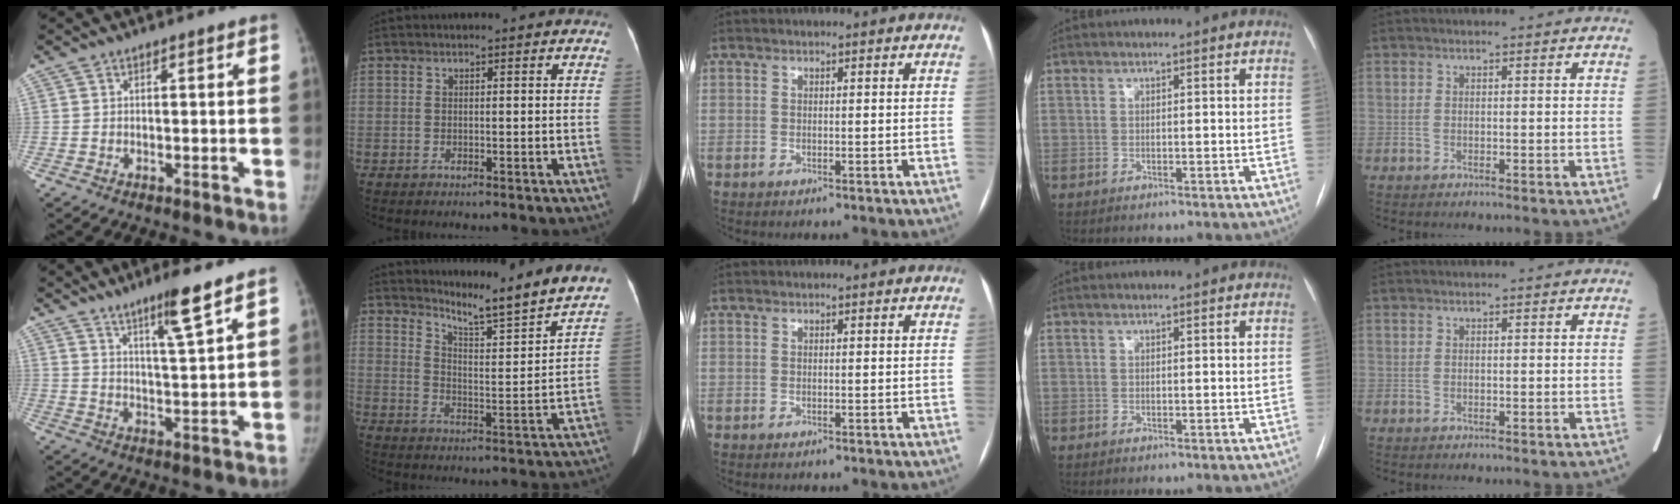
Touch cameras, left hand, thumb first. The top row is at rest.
{"thumb": {"total": 7.8, "force": [5.6, -0.2, 5.5], "torque": [-0.091, -0.041, 0.097]}, "index": {"total": 15.0, "force": [14.4, -0.6, 4.2], "torque": [-0.072, -0.050, 0.194]}}